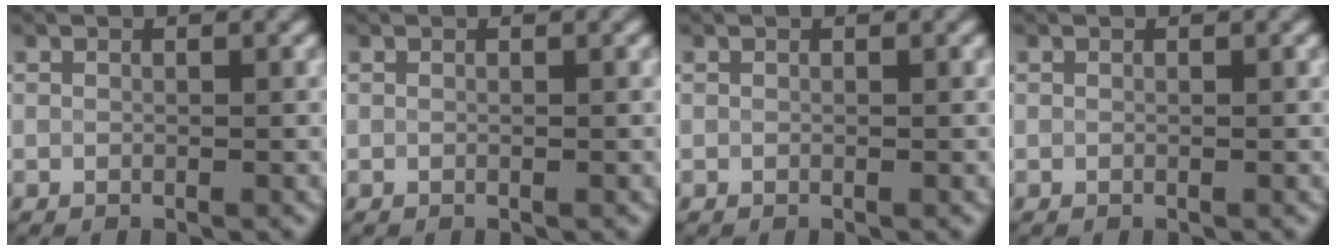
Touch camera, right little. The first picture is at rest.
{"total": 0.0}
{"total": 0.0}
{"total": 0.0}